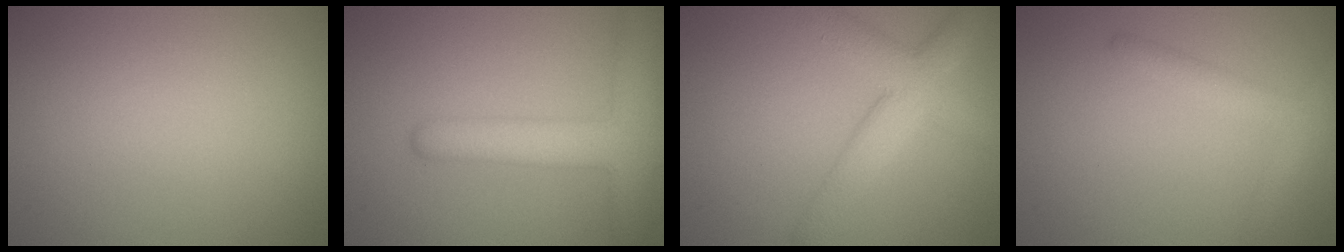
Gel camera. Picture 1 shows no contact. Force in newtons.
{"total": 5.8, "press": 5.8, "slide": 0.3}
{"total": 5.1, "press": 5.1, "slide": 0.2}
{"total": 2.6, "press": 2.5, "slide": 0.1}